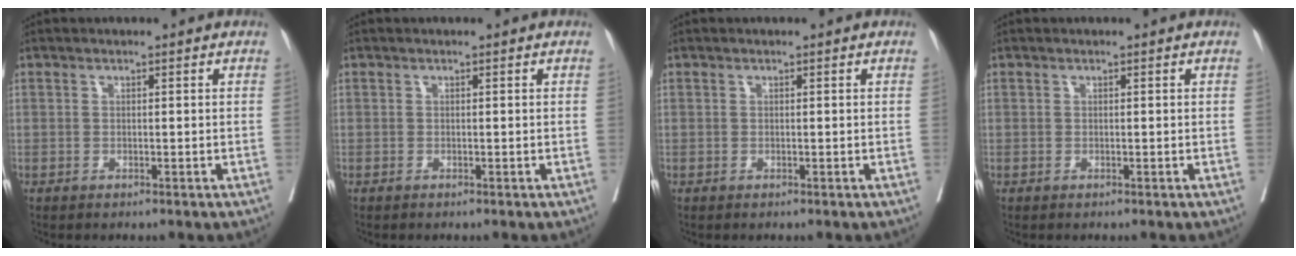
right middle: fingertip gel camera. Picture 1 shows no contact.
{"total": 0.0}
{"total": 0.0}
{"total": 0.0}